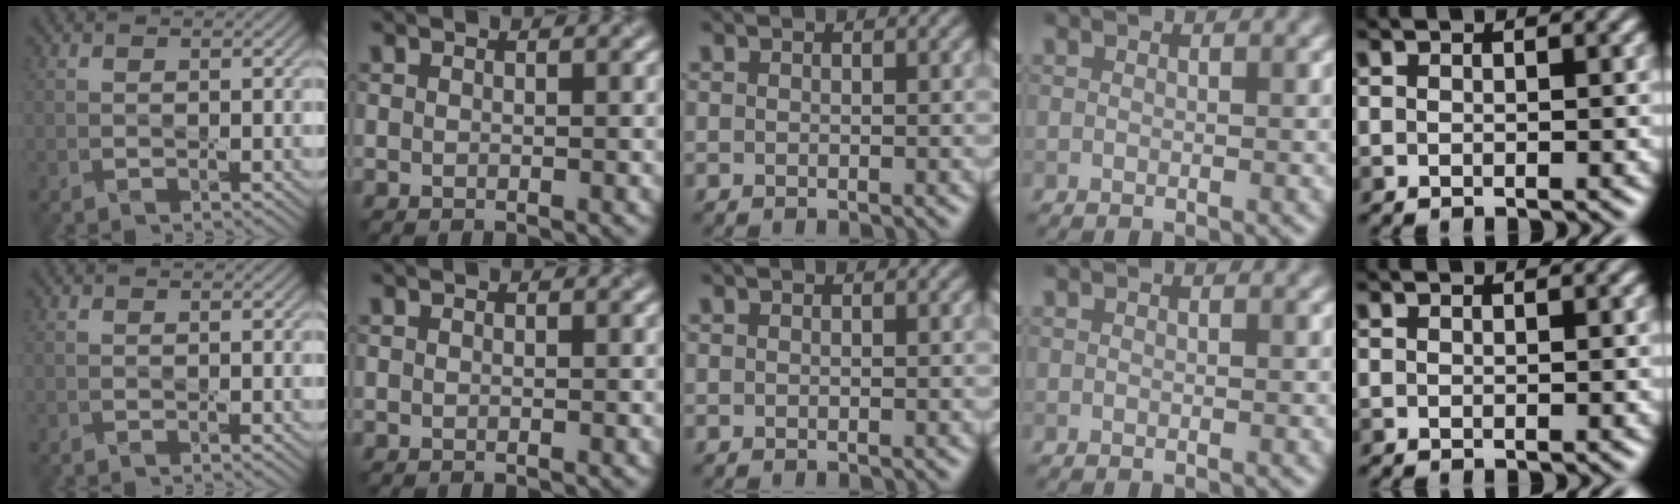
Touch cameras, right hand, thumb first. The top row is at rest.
{}